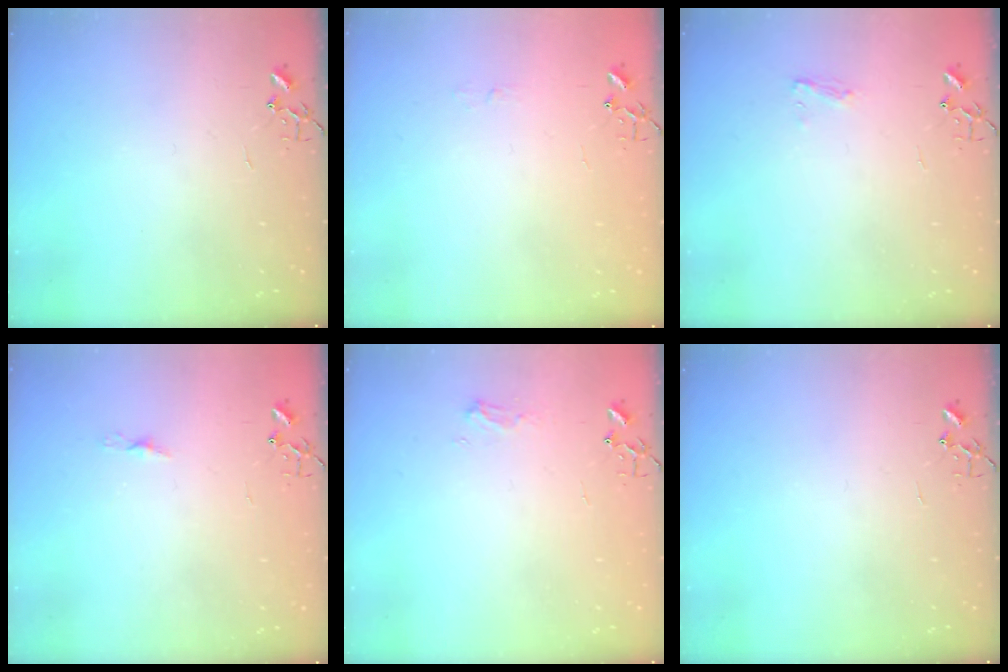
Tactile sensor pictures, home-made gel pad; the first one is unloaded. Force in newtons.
{"total": 3.6, "press": 3.6, "slide": 0.4}
{"total": 5.7, "press": 5.7, "slide": 0.7}
{"total": 3.8, "press": 3.7, "slide": 0.3}
{"total": 6.0, "press": 6.0, "slide": 0.7}
{"total": 0.0}